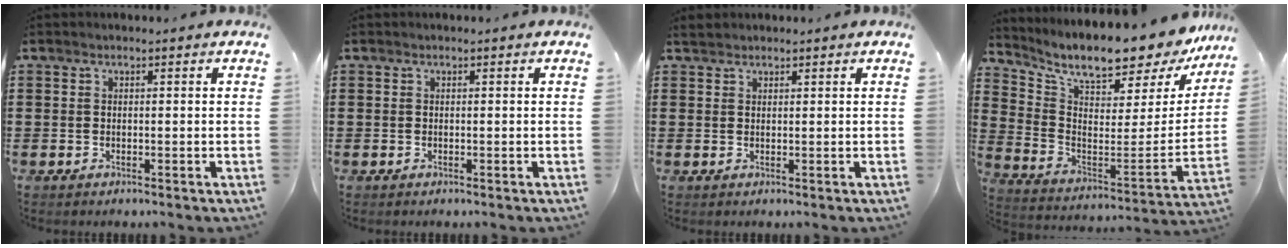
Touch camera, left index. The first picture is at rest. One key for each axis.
{"total": 0.0}
{"total": 1.2, "fx": 1.1, "fy": 0.4, "fz": 0.2, "tx": -0.007, "ty": 0.002, "tz": 0.023}
{"total": 9.8, "fx": 8.9, "fy": 1.0, "fz": 4.0, "tx": -0.098, "ty": -0.087, "tz": 0.142}